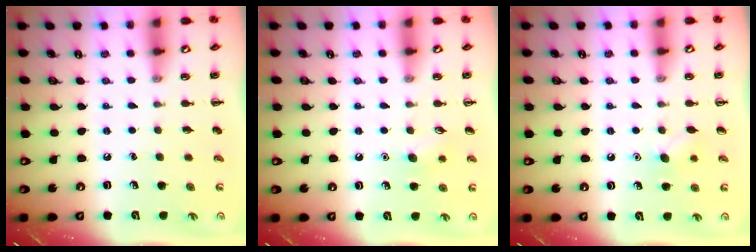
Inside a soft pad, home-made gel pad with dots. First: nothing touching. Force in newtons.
{"total": 6.7, "press": 6.4, "slide": 1.9}
{"total": 5.6, "press": 5.3, "slide": 1.6}